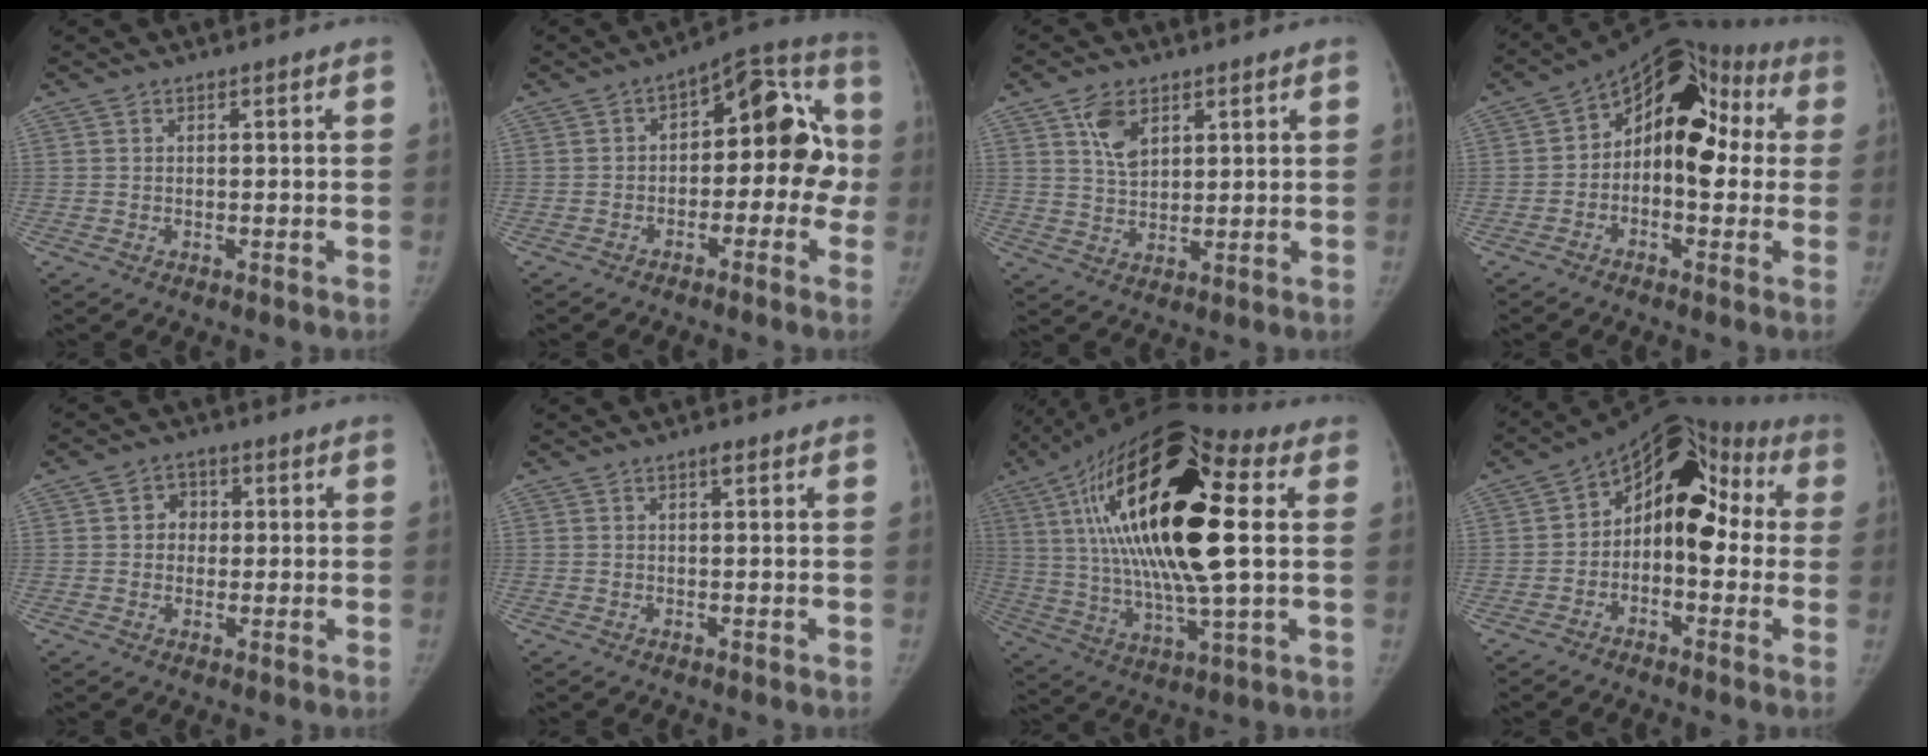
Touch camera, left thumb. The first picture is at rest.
{"total": 16.3, "force": [-1.5, 9.2, 13.4], "torque": [-0.120, 0.056, -0.033]}
{"total": 6.4, "force": [3.1, 4.0, 4.0], "torque": [-0.053, -0.018, 0.060]}
{"total": 15.6, "force": [0.9, 10.0, 11.9], "torque": [-0.115, 0.051, -0.004]}
{"total": 4.2, "force": [0.4, 3.7, 1.9], "torque": [0.002, 0.008, 0.000]}
{"total": 0.8, "force": [0.4, 0.2, 0.7], "torque": [-0.010, 0.001, 0.006]}
{"total": 28.8, "force": [5.9, 9.3, 26.6], "torque": [-0.505, 0.002, 0.084]}
{"total": 15.1, "force": [0.3, 9.7, 11.6], "torque": [-0.112, 0.055, -0.015]}